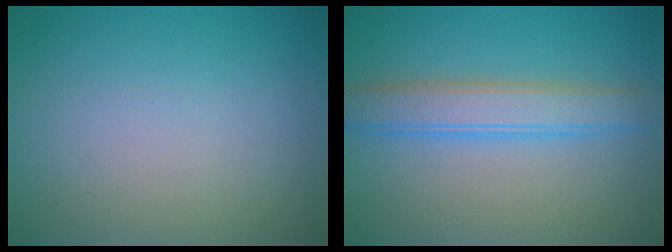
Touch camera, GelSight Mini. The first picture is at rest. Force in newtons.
{"total": 3.9, "press": 3.9, "slide": 0.1}